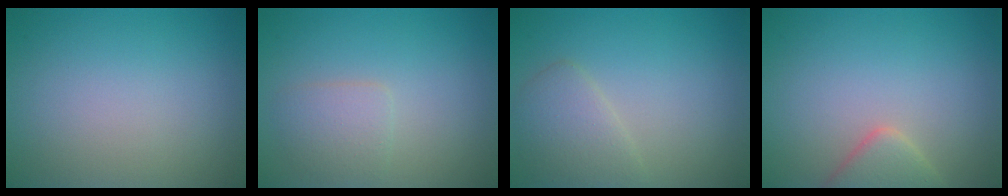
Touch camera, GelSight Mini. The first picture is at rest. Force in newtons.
{"total": 2.1, "press": 2.1, "slide": 0.0}
{"total": 2.7, "press": 2.7, "slide": 0.1}
{"total": 2.8, "press": 2.8, "slide": 0.3}